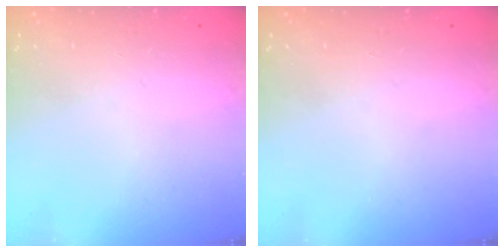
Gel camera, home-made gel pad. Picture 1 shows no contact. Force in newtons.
{"total": 0.0}